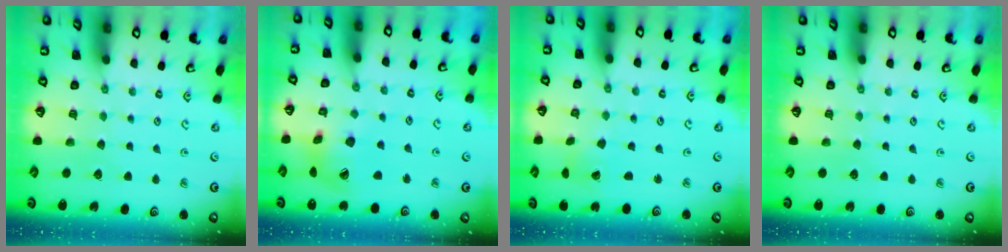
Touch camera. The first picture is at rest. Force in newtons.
{"total": 13.1, "press": 13.0, "slide": 1.8}
{"total": 3.5, "press": 3.5, "slide": 0.4}
{"total": 0.0}